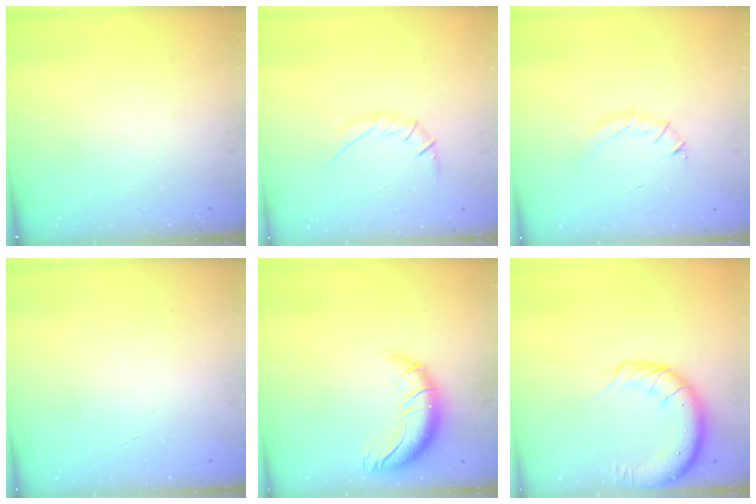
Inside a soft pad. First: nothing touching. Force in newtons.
{"total": 5.5, "press": 5.3, "slide": 1.6}
{"total": 3.4, "press": 3.3, "slide": 1.0}
{"total": 0.0}
{"total": 11.6, "press": 11.2, "slide": 3.0}
{"total": 12.0, "press": 11.6, "slide": 3.0}